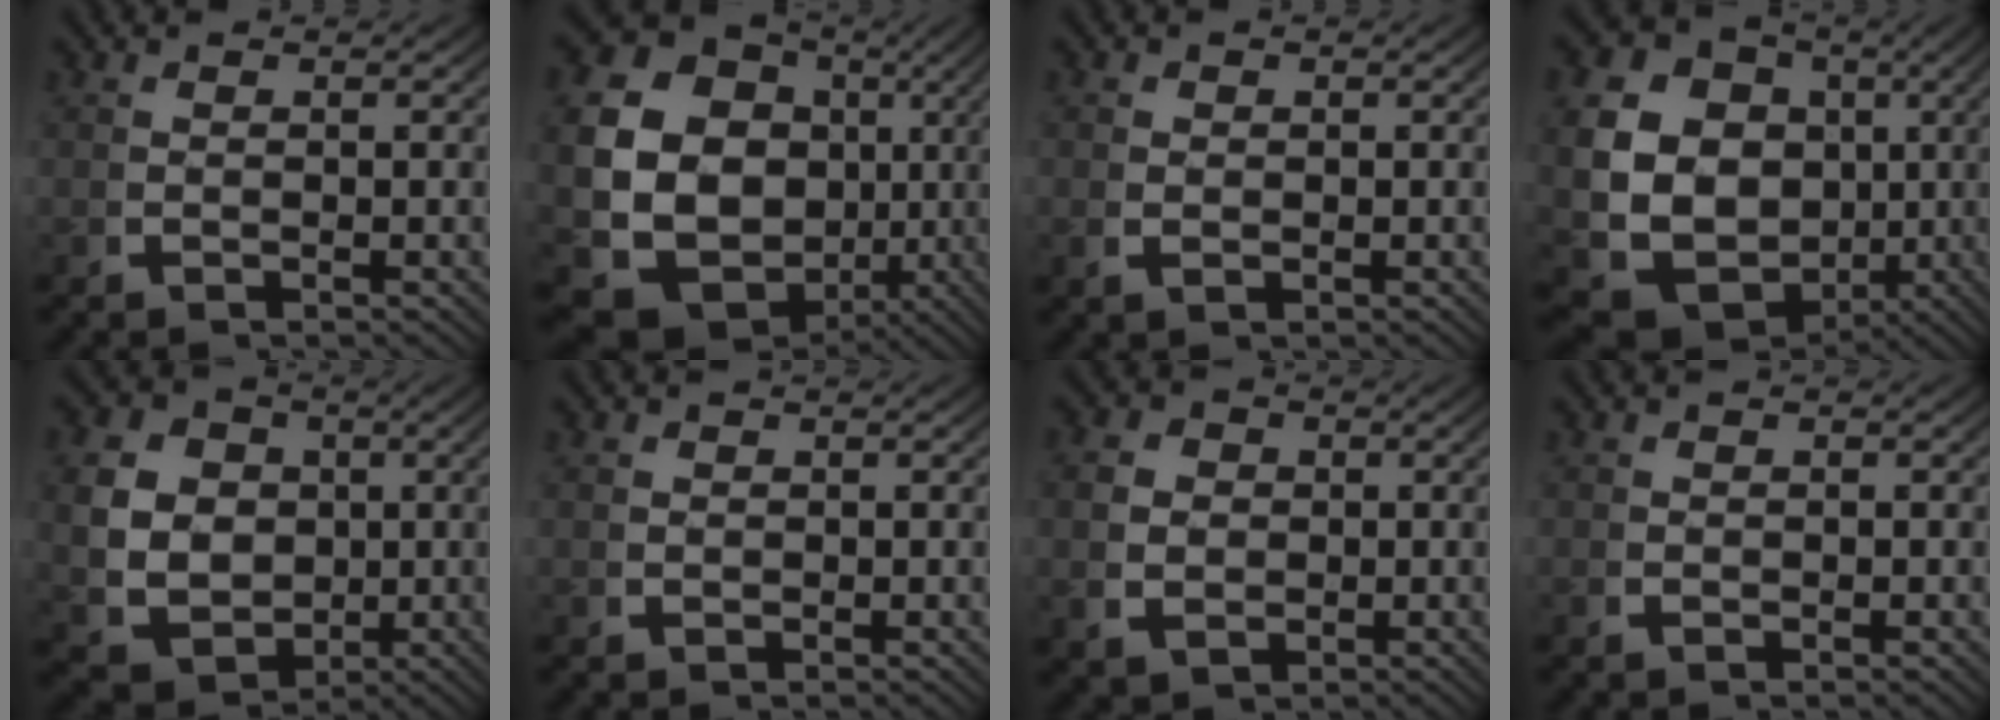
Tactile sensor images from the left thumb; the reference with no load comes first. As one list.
[{"total": 18.0, "force": [0.1, 14.3, 10.9], "torque": [-0.270, -0.060, 0.019]}, {"total": 1.4, "force": [0.1, 1.1, 0.7], "torque": [-0.021, -0.008, 0.007]}, {"total": 16.9, "force": [-0.9, 14.1, 9.3], "torque": [-0.221, -0.062, -0.004]}, {"total": 13.0, "force": [-0.8, 11.0, 6.8], "torque": [-0.174, -0.060, 0.000]}, {"total": 1.0, "force": [0.3, 0.9, 0.4], "torque": [-0.010, -0.005, 0.009]}, {"total": 5.1, "force": [0.0, 4.4, 2.6], "torque": [-0.055, -0.017, 0.007]}, {"total": 0.6, "force": [0.0, 0.5, 0.4], "torque": [-0.012, -0.002, 0.001]}]